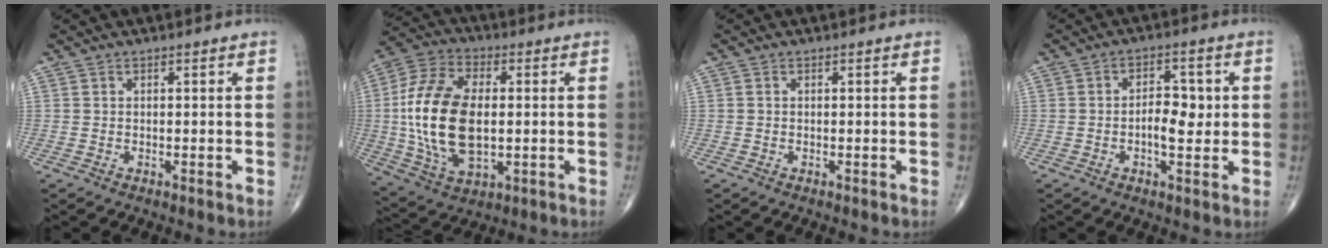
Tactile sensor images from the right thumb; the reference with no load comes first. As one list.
[{"total": 19.6, "force": [-0.2, 10.9, 16.3], "torque": [-0.333, 0.000, 0.001]}, {"total": 0.0}, {"total": 6.0, "force": [-0.2, 3.1, 5.1], "torque": [-0.063, 0.005, -0.006]}]